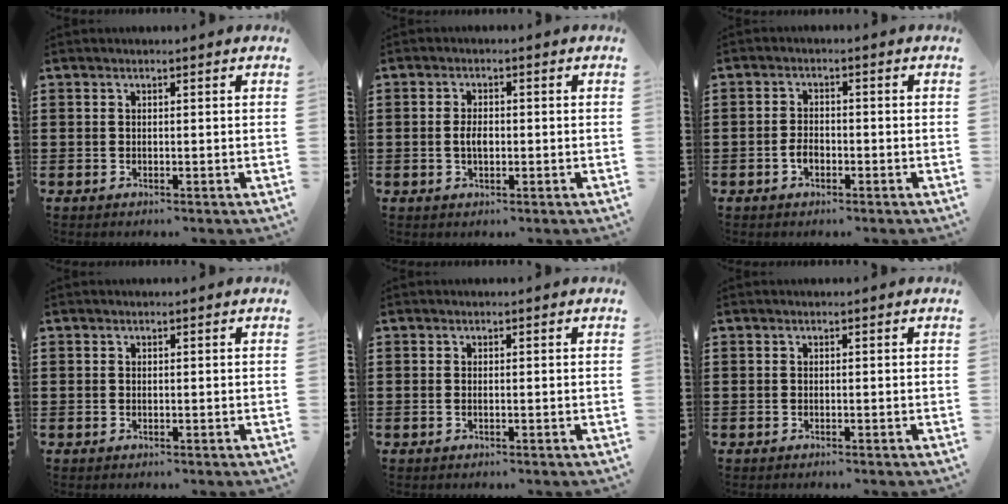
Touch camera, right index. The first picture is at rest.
{"total": 2.6, "force": [-0.2, 1.2, 2.3], "torque": [-0.053, -0.002, -0.007]}
{"total": 2.1, "force": [-0.9, 1.1, 1.6], "torque": [-0.032, 0.002, -0.018]}
{"total": 0.0}
{"total": 0.0}
{"total": 0.0}